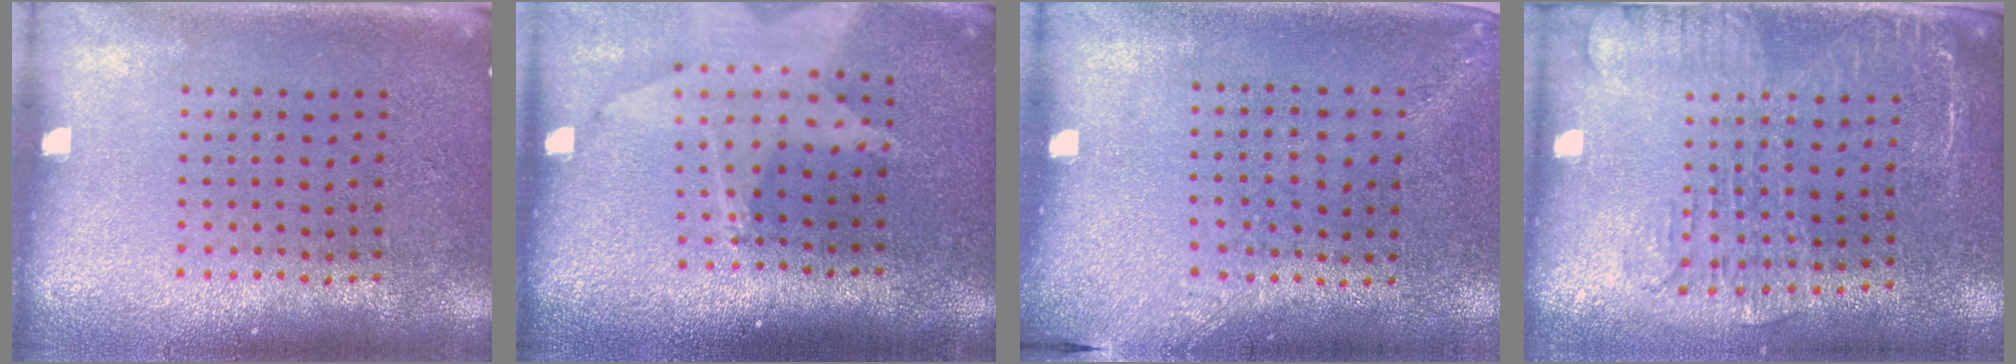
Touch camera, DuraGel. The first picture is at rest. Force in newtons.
{"total": 1.8, "press": 1.5, "slide": 1.0}
{"total": 1.3, "press": 1.0, "slide": 0.8}
{"total": 2.0, "press": 1.7, "slide": 1.0}